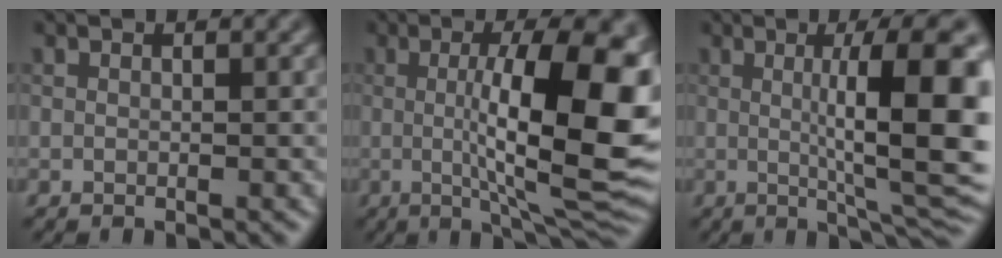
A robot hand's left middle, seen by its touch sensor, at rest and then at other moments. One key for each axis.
{"total": 14.2, "fx": 0.4, "fy": 3.9, "fz": 13.6, "tx": -0.191, "ty": -0.006, "tz": 0.007}
{"total": 10.8, "fx": 0.9, "fy": 2.6, "fz": 10.5, "tx": -0.129, "ty": -0.001, "tz": 0.018}